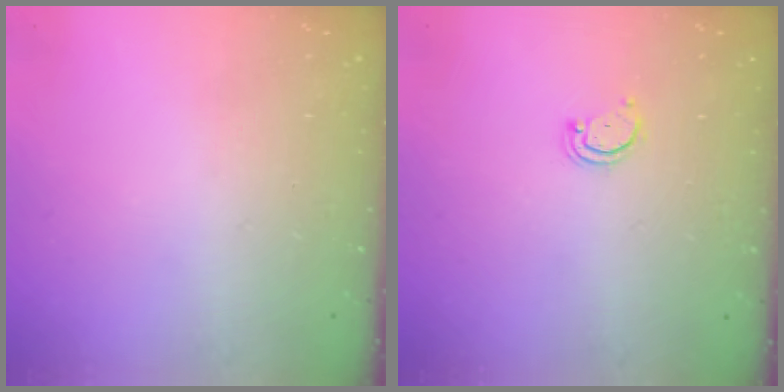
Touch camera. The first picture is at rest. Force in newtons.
{"total": 2.2, "press": 2.2, "slide": 0.2}